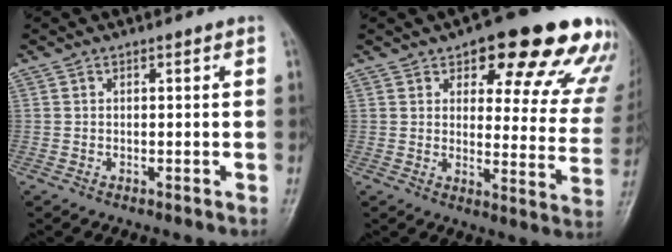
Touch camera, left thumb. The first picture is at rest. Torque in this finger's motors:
{"motor_torque": [0.80, 0.84, 1.41, -1.36, 0.06]}